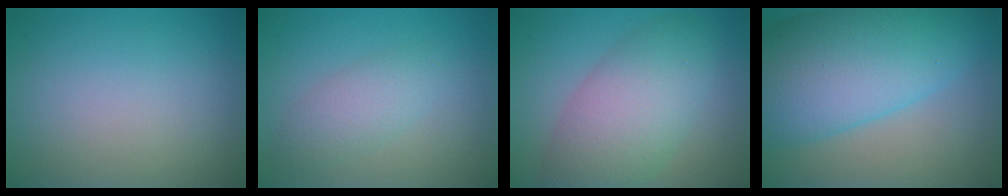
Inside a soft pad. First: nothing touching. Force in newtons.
{"total": 2.7, "press": 2.7, "slide": 0.0}
{"total": 7.3, "press": 7.3, "slide": 0.3}
{"total": 12.1, "press": 12.1, "slide": 0.1}